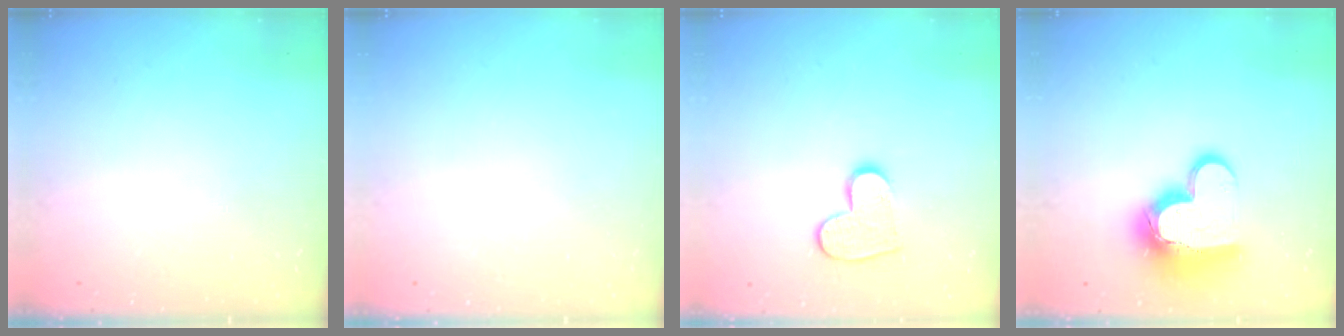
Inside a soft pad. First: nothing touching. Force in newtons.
{"total": 0.0}
{"total": 10.0, "press": 10.0, "slide": 0.9}
{"total": 15.5, "press": 15.4, "slide": 1.8}